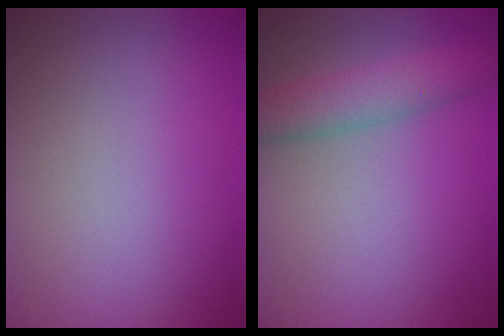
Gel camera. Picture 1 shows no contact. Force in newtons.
{"total": 4.0, "press": 4.0, "slide": 0.1}